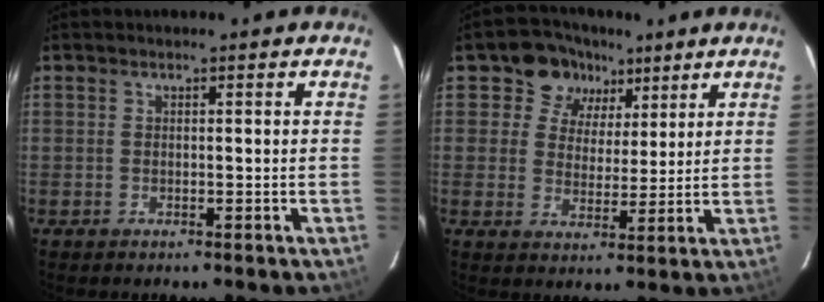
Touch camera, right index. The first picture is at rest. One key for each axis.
{"total": 8.2, "fx": 4.3, "fy": 6.8, "fz": 1.4, "tx": -0.022, "ty": 0.010, "tz": 0.064}